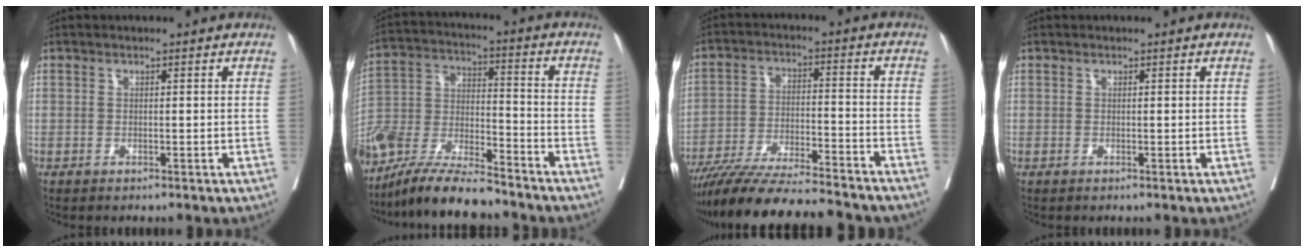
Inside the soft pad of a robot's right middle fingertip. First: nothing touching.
{"total": 16.4, "force": [-14.2, 2.6, 7.7], "torque": [-0.167, -0.010, -0.270]}
{"total": 19.7, "force": [-17.5, 1.5, 8.9], "torque": [-0.155, -0.028, -0.277]}
{"total": 0.0}